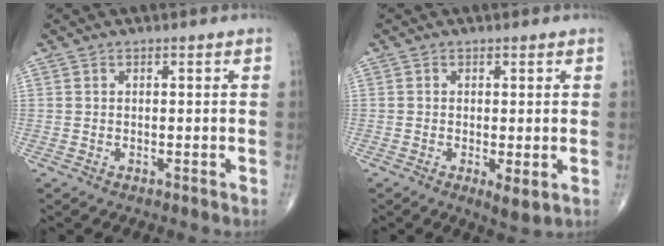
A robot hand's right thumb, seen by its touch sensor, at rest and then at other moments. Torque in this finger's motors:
{"motor_torque": [-0.38, -0.16, -0.13, -0.09, 0.00]}